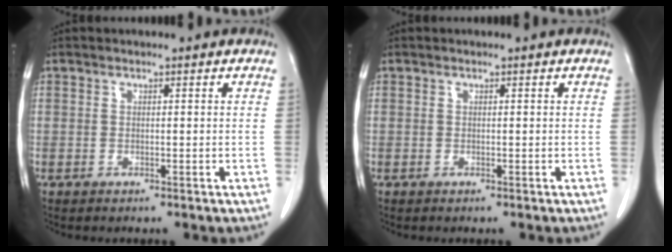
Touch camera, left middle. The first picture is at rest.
{"total": 0.0}